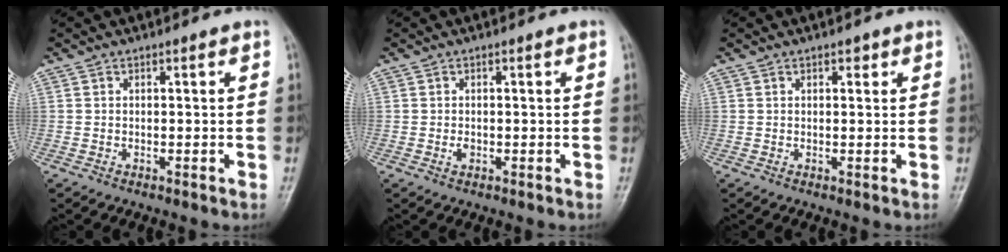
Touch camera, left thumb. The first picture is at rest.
{"total": 1.1, "force": [-0.3, 0.8, 0.7], "torque": [-0.007, 0.000, -0.006]}
{"total": 1.2, "force": [0.7, 0.7, 0.7], "torque": [-0.003, 0.000, 0.007]}